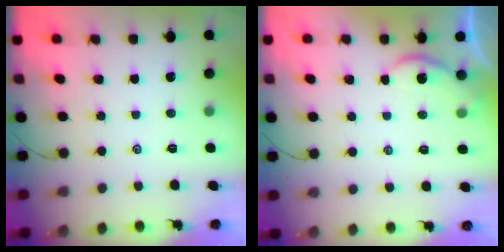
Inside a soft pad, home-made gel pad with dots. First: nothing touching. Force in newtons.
{"total": 1.2, "press": 1.1, "slide": 0.1}